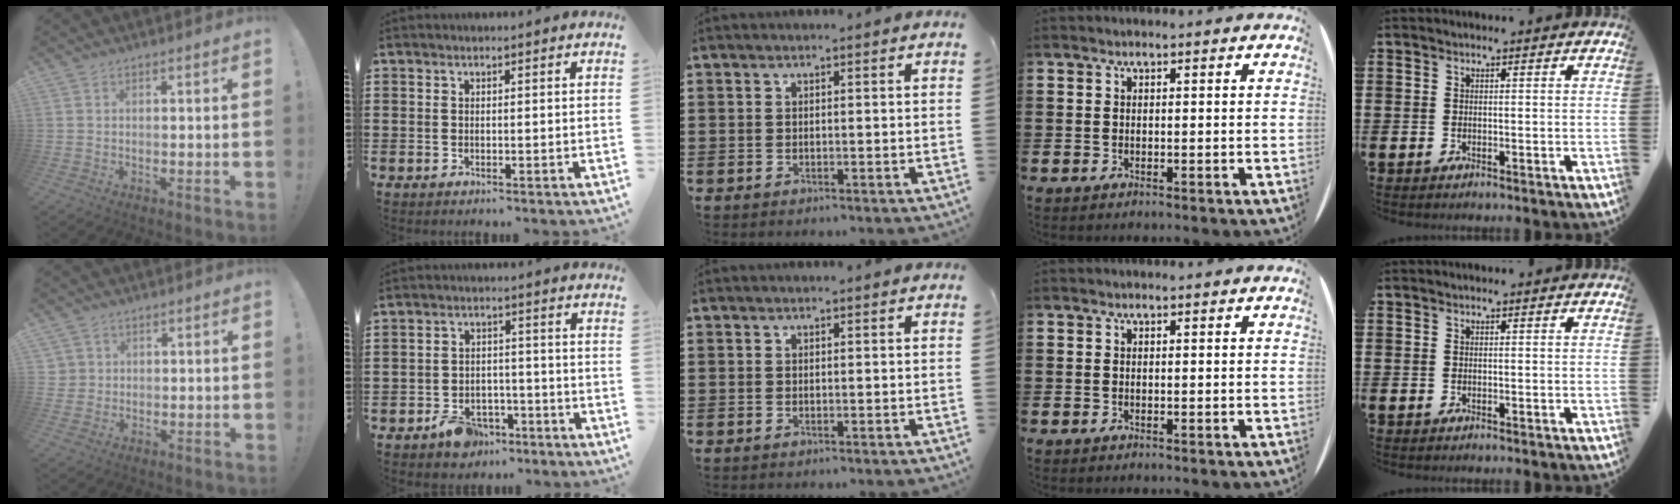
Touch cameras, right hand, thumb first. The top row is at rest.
{"thumb": {"total": 2.8, "force": [1.1, 2.6, 0.4], "torque": [-0.009, -0.001, 0.023]}, "index": {"total": 4.5, "force": [-3.5, 2.5, 1.5], "torque": [-0.034, 0.012, -0.066]}}